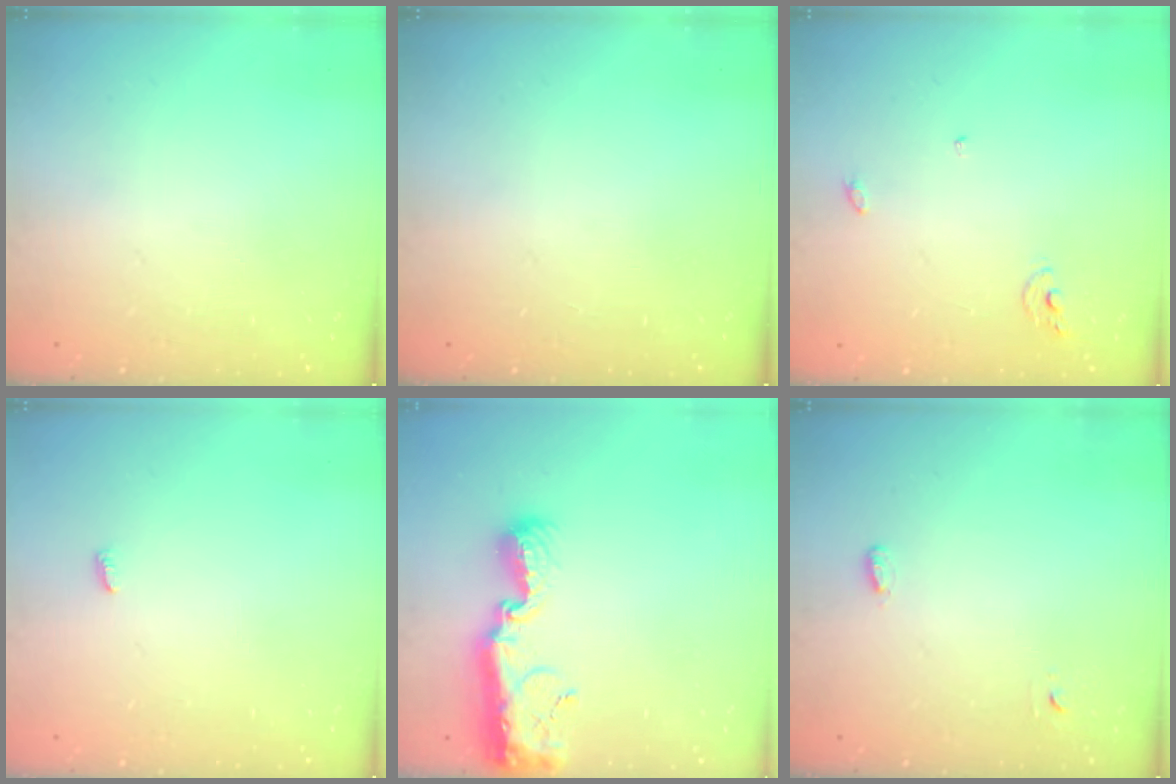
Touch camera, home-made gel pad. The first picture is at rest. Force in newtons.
{"total": 0.0}
{"total": 5.2, "press": 5.2, "slide": 0.4}
{"total": 2.4, "press": 2.4, "slide": 0.2}
{"total": 12.1, "press": 12.0, "slide": 0.9}
{"total": 2.8, "press": 2.7, "slide": 0.6}